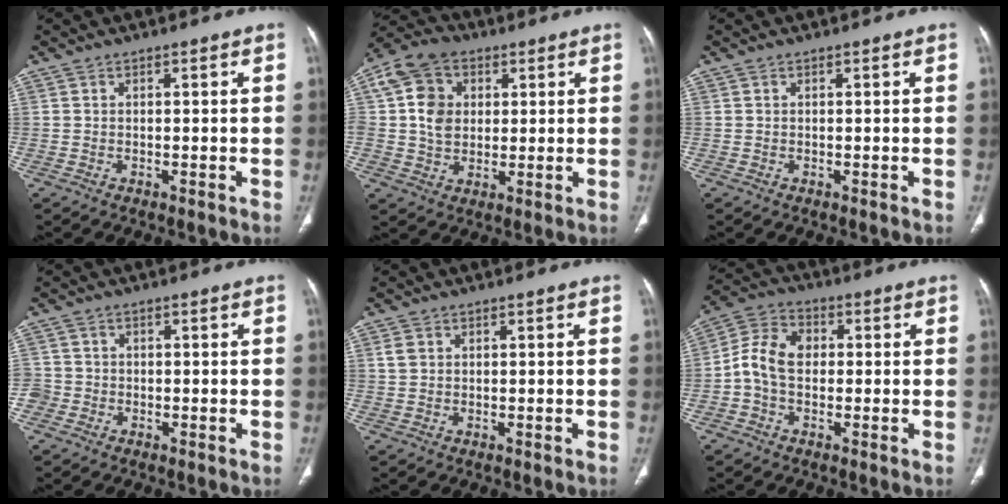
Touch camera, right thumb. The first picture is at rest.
{"total": 11.0, "force": [2.3, 8.8, 6.2], "torque": [-0.106, 0.007, 0.036]}
{"total": 0.0}
{"total": 3.0, "force": [-1.0, 2.8, 0.4], "torque": [0.005, 0.013, -0.022]}
{"total": 2.0, "force": [0.7, 1.5, 1.0], "torque": [-0.016, 0.001, 0.017]}
{"total": 8.4, "force": [-0.5, 6.2, 5.7], "torque": [-0.097, 0.029, -0.021]}